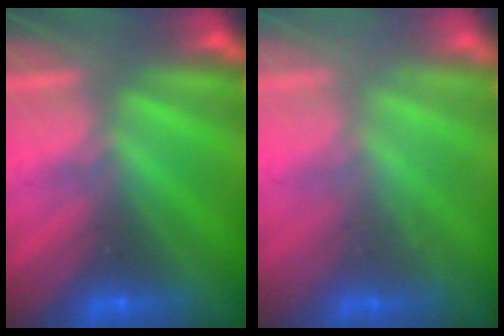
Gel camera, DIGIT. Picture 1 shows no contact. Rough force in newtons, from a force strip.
{"total": 2.1}